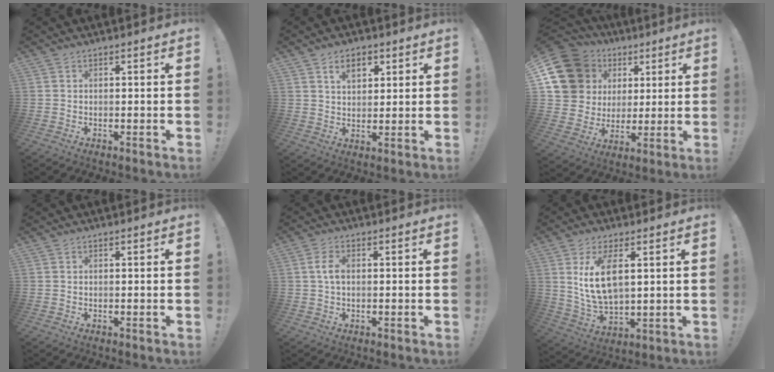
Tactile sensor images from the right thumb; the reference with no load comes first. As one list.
[{"total": 6.4, "force": [3.2, 4.1, 3.8], "torque": [-0.052, -0.004, 0.054]}, {"total": 17.0, "force": [6.5, 14.3, 6.6], "torque": [-0.118, -0.024, 0.149]}, {"total": 0.0}, {"total": 4.2, "force": [0.7, 2.6, 3.2], "torque": [-0.068, 0.005, 0.010]}, {"total": 11.6, "force": [3.4, 5.5, 9.6], "torque": [-0.193, -0.010, 0.061]}]